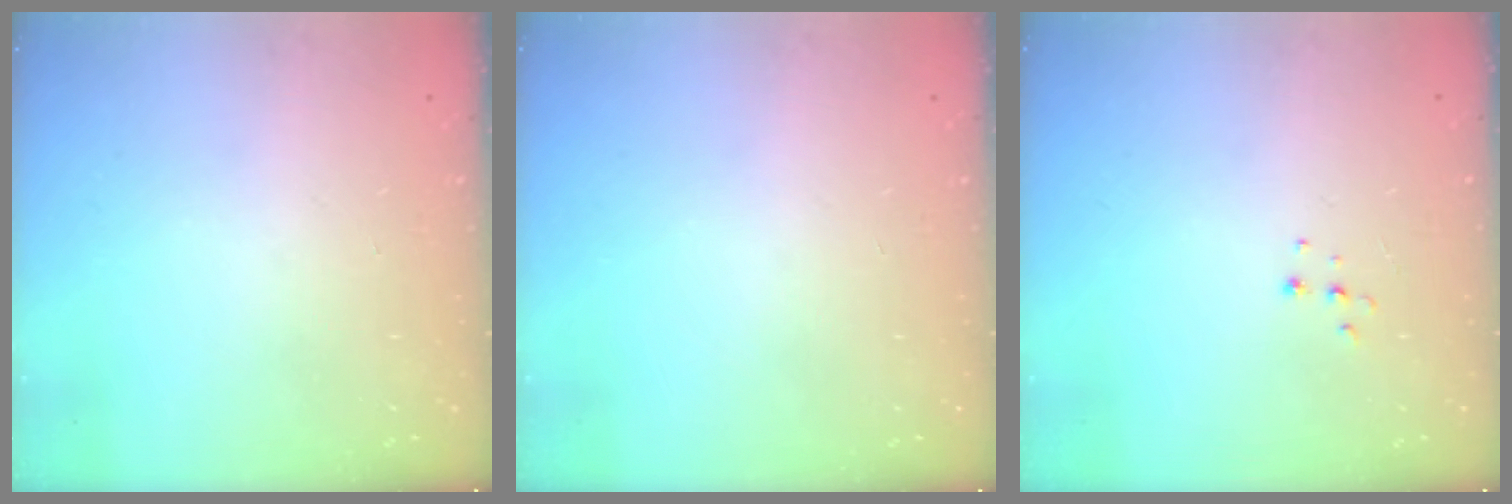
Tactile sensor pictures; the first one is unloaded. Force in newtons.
{"total": 0.0}
{"total": 4.9, "press": 4.9, "slide": 0.7}